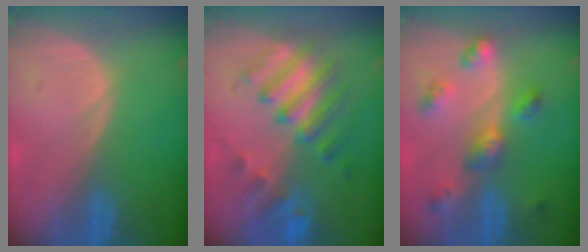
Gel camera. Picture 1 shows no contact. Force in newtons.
{"total": 7.9, "press": 7.7, "slide": 1.7}
{"total": 6.4, "press": 5.7, "slide": 2.8}